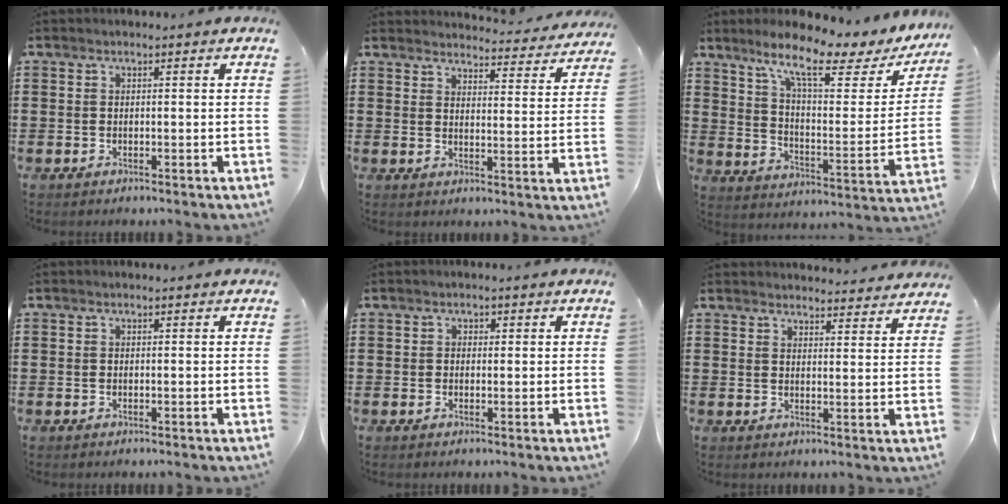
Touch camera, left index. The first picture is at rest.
{"total": 3.7, "force": [3.7, 0.1, 0.3], "torque": [-0.006, -0.034, 0.060]}
{"total": 11.4, "force": [8.3, 2.0, 7.6], "torque": [-0.152, -0.045, 0.134]}
{"total": 0.0}
{"total": 0.7, "force": [0.1, 0.6, 0.3], "torque": [-0.008, 0.004, 0.003]}
{"total": 3.5, "force": [3.5, 0.0, 0.1], "torque": [-0.005, -0.020, 0.064]}